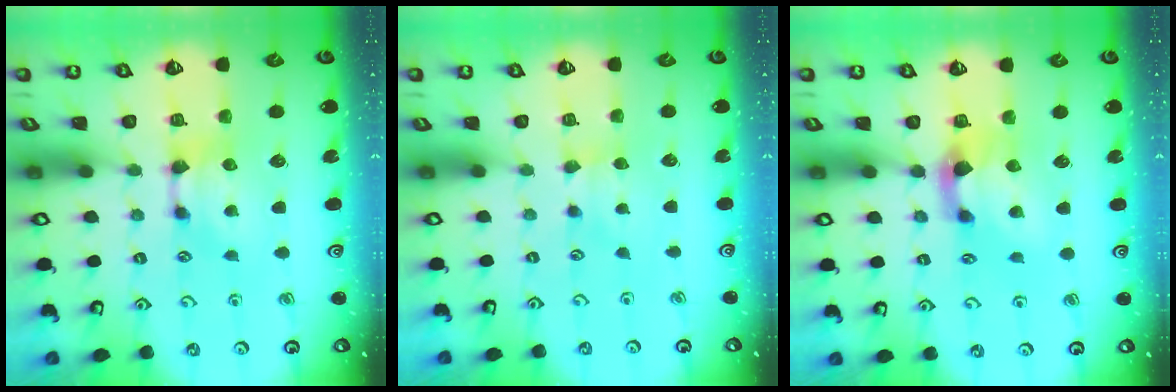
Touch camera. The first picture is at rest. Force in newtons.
{"total": 2.1, "press": 2.0, "slide": 0.5}
{"total": 2.6, "press": 2.0, "slide": 1.7}